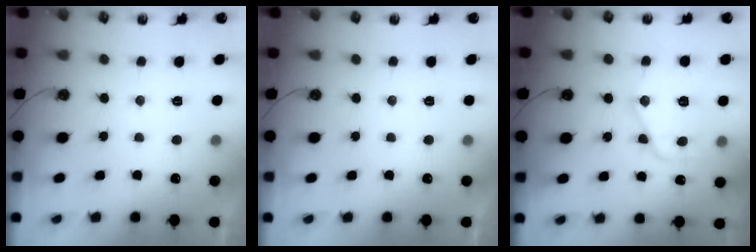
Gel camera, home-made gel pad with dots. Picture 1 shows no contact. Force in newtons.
{"total": 0.0}
{"total": 15.4, "press": 15.4, "slide": 1.1}